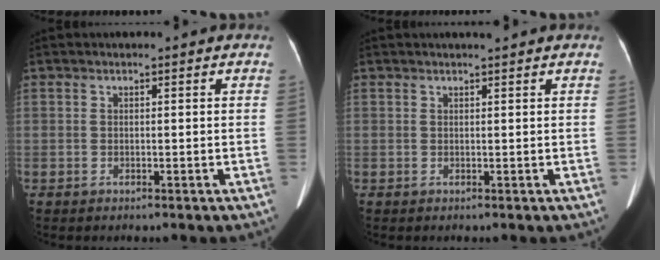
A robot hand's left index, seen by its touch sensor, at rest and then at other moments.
{"total": 1.2, "force": [1.0, 0.0, 0.7], "torque": [-0.013, 0.004, 0.018]}